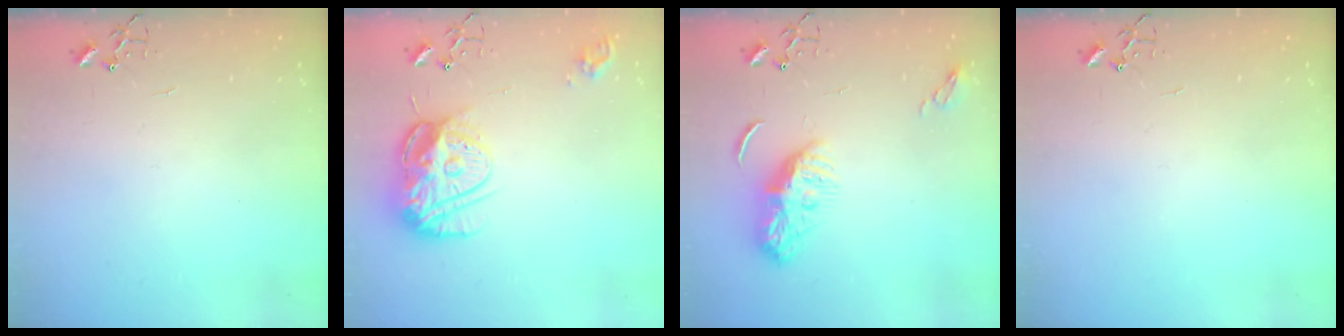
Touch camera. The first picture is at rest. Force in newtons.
{"total": 19.1, "press": 19.1, "slide": 1.5}
{"total": 8.5, "press": 8.5, "slide": 0.3}
{"total": 0.0}